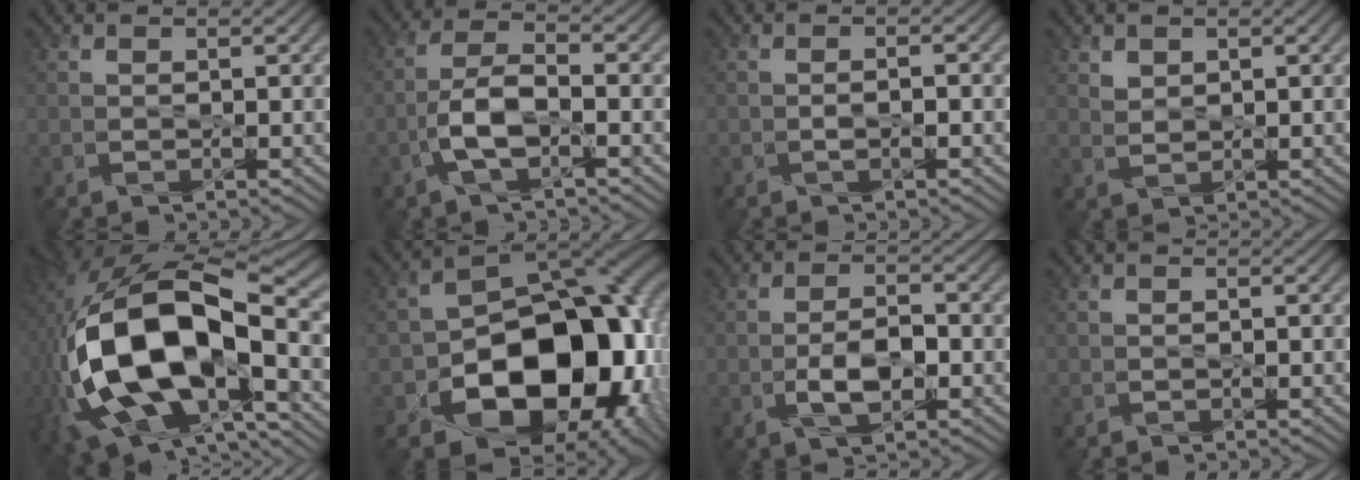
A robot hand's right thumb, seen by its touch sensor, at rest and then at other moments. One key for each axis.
{"total": 5.1, "fx": -2.3, "fy": 1.4, "fz": 4.4, "tx": -0.088, "ty": 0.014, "tz": -0.049}
{"total": 1.0, "fx": -0.6, "fy": -0.1, "fz": 0.8, "tx": 0.001, "ty": 0.006, "tz": -0.010}
{"total": 2.1, "fx": 1.6, "fy": 1.0, "fz": 0.7, "tx": -0.030, "ty": -0.003, "tz": 0.033}
{"total": 18.8, "fx": -3.7, "fy": 9.6, "fz": 15.7, "tx": -0.358, "ty": -0.018, "tz": -0.045}
{"total": 18.4, "fx": -5.9, "fy": 12.4, "fz": 12.3, "tx": -0.176, "ty": -0.048, "tz": -0.075}
{"total": 4.2, "fx": -1.6, "fy": 1.5, "fz": 3.6, "tx": -0.065, "ty": 0.005, "tz": -0.027}
{"total": 0.0}